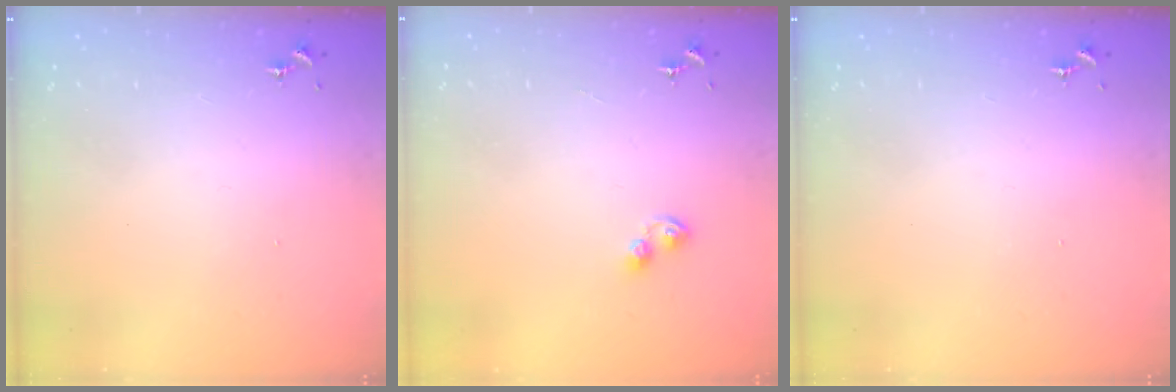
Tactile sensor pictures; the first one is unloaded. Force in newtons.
{"total": 4.5, "press": 4.4, "slide": 0.4}
{"total": 0.0}